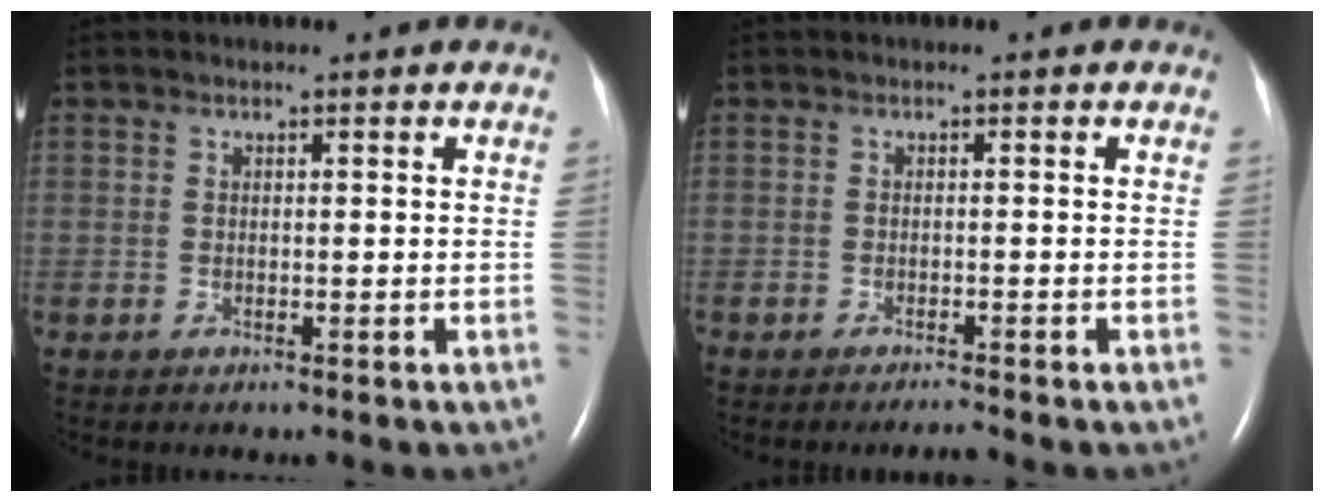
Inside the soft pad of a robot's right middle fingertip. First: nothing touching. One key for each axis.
{"total": 1.0, "fx": -1.0, "fy": -0.1, "fz": 0.2, "tx": -0.010, "ty": -0.006, "tz": -0.015}